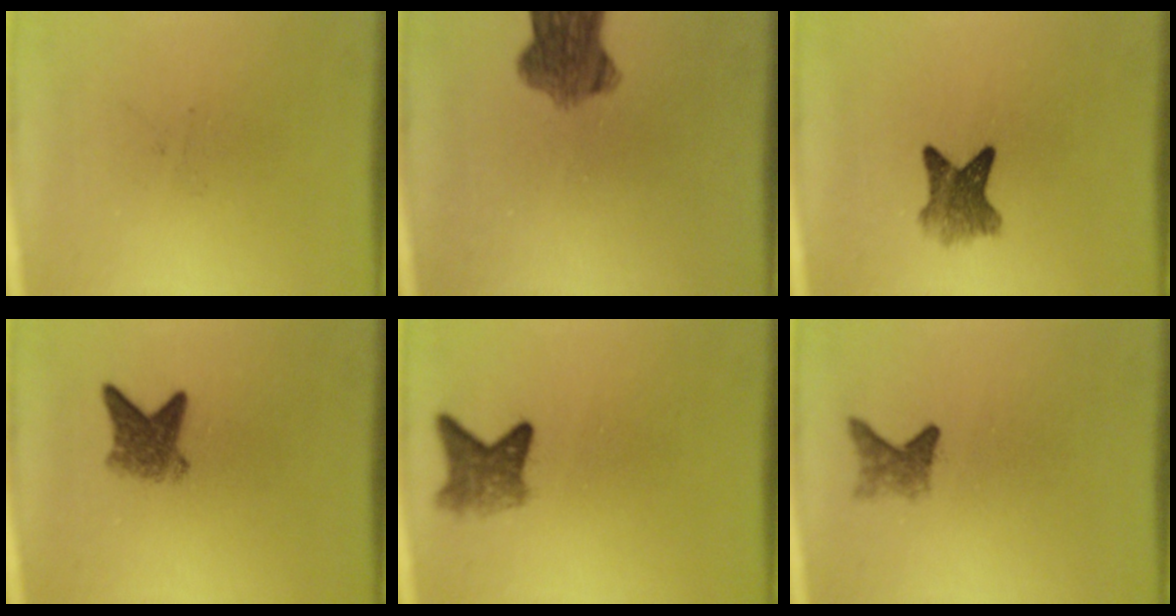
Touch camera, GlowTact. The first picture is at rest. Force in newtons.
{"total": 7.2}
{"total": 5.2}
{"total": 3.8}
{"total": 3.7}
{"total": 2.1}